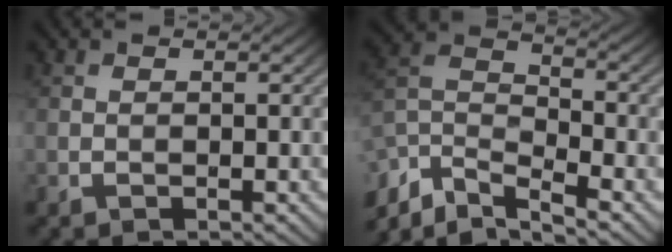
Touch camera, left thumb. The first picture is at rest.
{"total": 8.3, "force": [-5.8, 2.8, 5.1], "torque": [-0.110, -0.007, -0.128]}